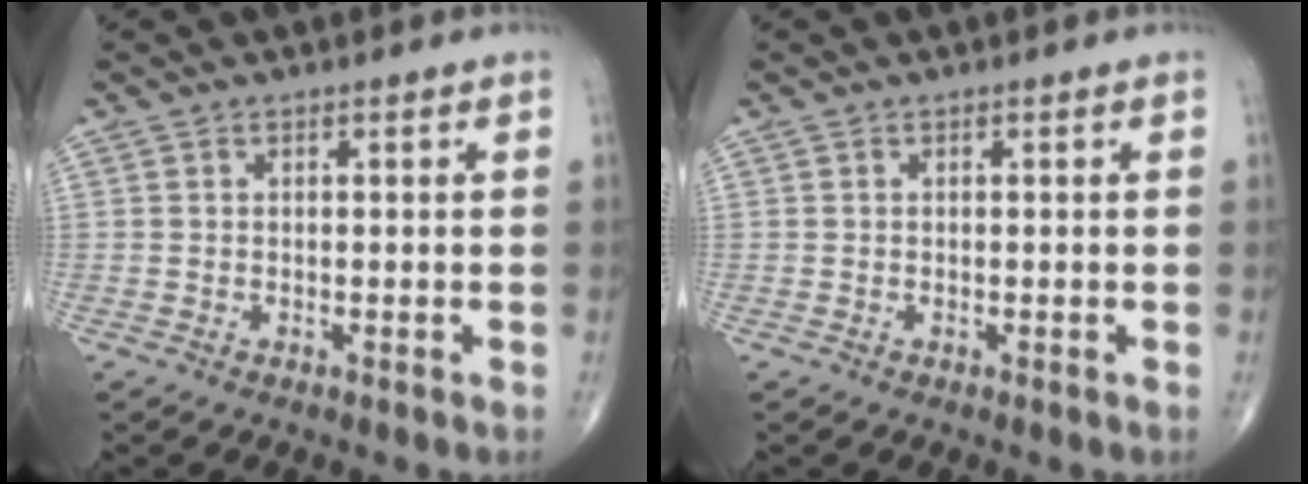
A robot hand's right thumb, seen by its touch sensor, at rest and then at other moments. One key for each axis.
{"total": 0.0}